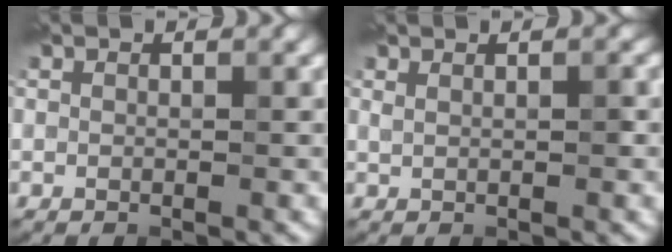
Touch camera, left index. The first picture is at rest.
{"total": 0.7, "force": [0.2, 0.0, 0.7], "torque": [-0.021, 0.001, 0.009]}